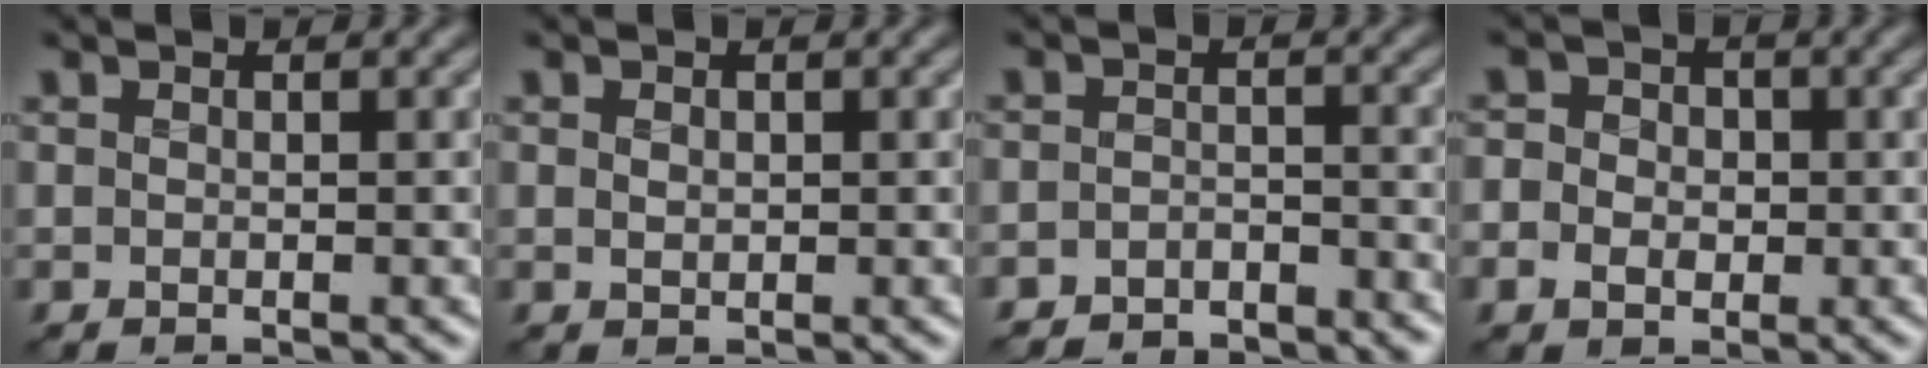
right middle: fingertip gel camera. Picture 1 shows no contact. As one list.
[{"total": 0.8, "force": [0.2, 0.6, 0.5], "torque": [-0.011, -0.001, 0.005]}, {"total": 3.5, "force": [-3.3, 0.8, 0.4], "torque": [-0.003, -0.003, -0.058]}, {"total": 3.8, "force": [-0.2, 3.4, 1.7], "torque": [-0.009, 0.012, -0.025]}]